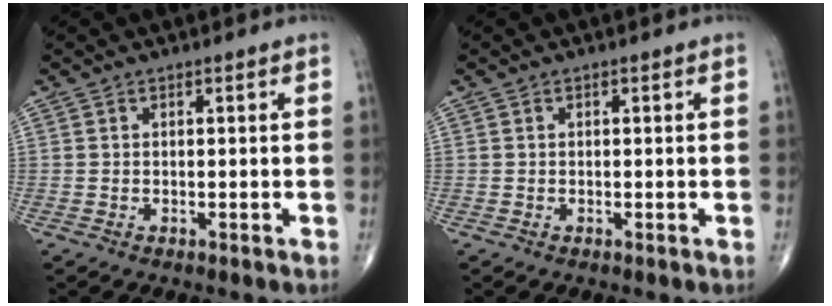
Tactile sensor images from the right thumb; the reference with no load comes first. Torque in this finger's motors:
{"motor_torque": [-0.18, -0.07, -0.25, -0.21, 0.00]}